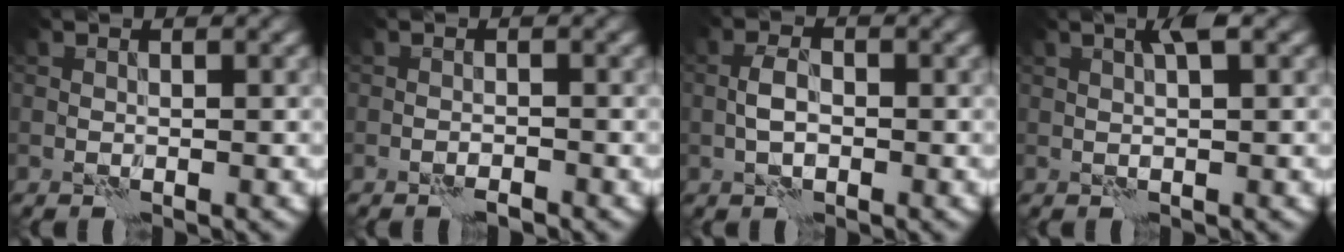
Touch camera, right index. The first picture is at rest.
{"total": 0.9, "force": [-0.8, 0.0, 0.4], "torque": [-0.009, 0.002, -0.016]}
{"total": 2.2, "force": [-0.6, 1.2, 1.8], "torque": [-0.034, 0.006, -0.015]}
{"total": 1.8, "force": [0.8, 0.0, 1.7], "torque": [-0.030, 0.005, 0.013]}